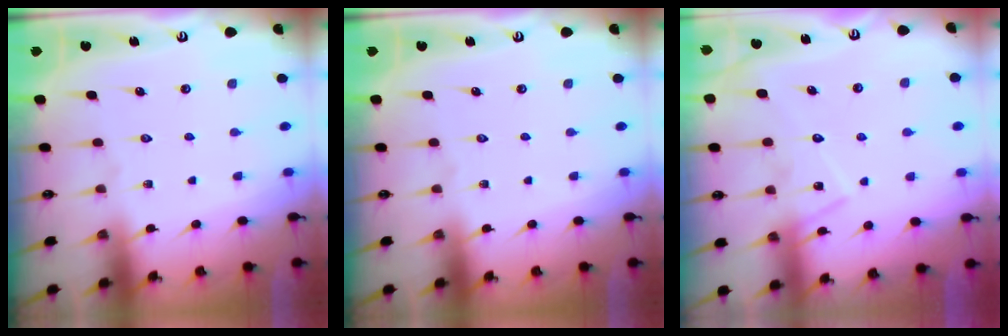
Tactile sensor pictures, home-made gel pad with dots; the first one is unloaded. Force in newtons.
{"total": 0.0}
{"total": 12.5, "press": 12.5, "slide": 1.0}